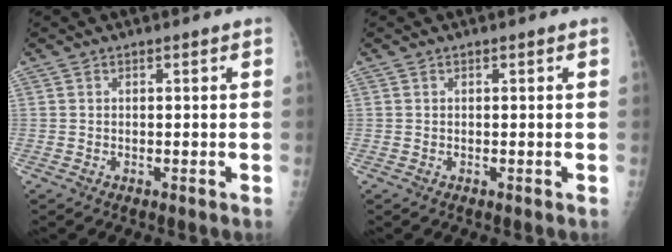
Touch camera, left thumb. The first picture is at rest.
{"total": 0.0}